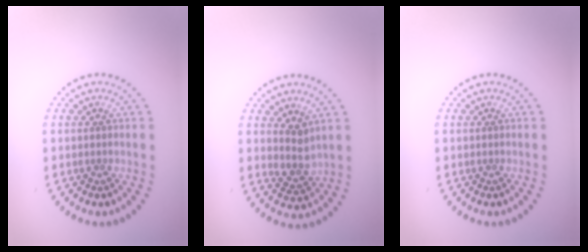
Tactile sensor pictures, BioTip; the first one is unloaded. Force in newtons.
{"total": 2.3, "press": 1.9, "slide": 1.4}
{"total": 0.0}